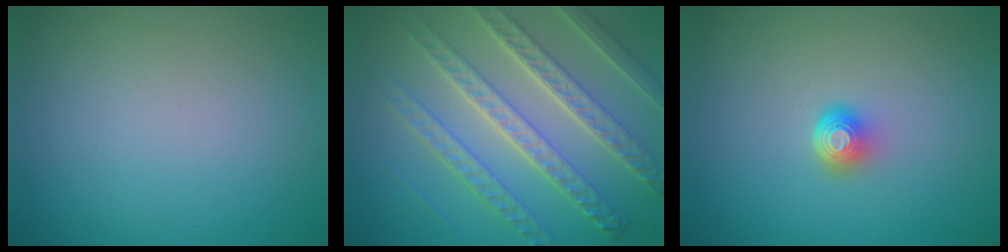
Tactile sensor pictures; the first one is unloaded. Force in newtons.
{"total": 8.2, "press": 6.2, "slide": 5.4}
{"total": 2.1, "press": 1.4, "slide": 1.6}